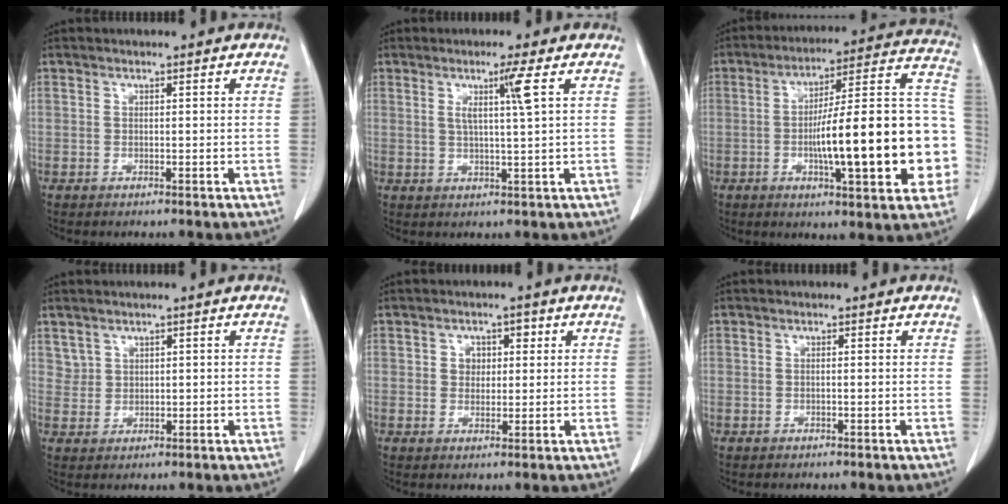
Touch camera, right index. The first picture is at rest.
{"total": 4.2, "force": [1.5, -1.1, 3.8], "torque": [-0.073, -0.007, 0.029]}
{"total": 22.5, "force": [-4.2, 3.7, 21.8], "torque": [-0.245, 0.040, -0.052]}
{"total": 1.9, "force": [1.4, 1.3, 0.0], "torque": [0.012, 0.005, 0.025]}
{"total": 3.0, "force": [0.8, 2.3, 1.7], "torque": [-0.023, 0.010, 0.013]}
{"total": 0.0}